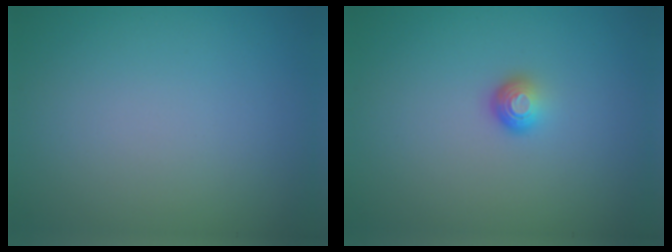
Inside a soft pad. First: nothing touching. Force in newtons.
{"total": 1.6, "press": 1.0, "slide": 1.2}